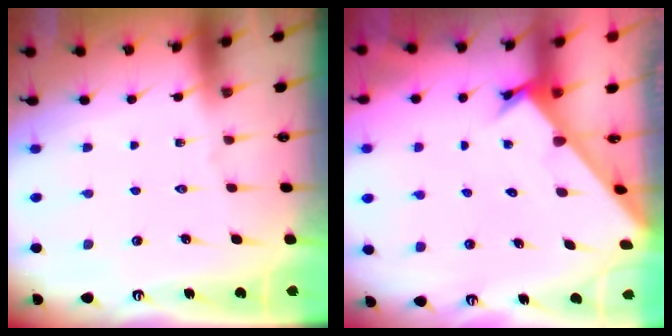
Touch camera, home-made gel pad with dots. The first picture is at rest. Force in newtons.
{"total": 2.1, "press": 2.1, "slide": 0.2}